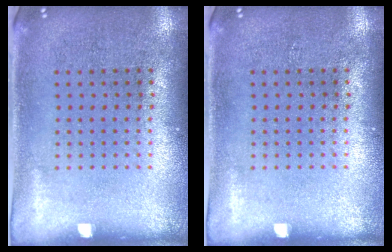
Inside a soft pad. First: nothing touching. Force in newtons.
{"total": 0.0}